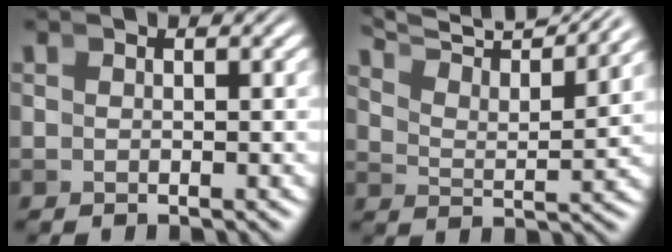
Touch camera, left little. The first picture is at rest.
{"total": 10.4, "force": [9.0, 2.9, 4.3], "torque": [-0.071, 0.041, 0.124]}